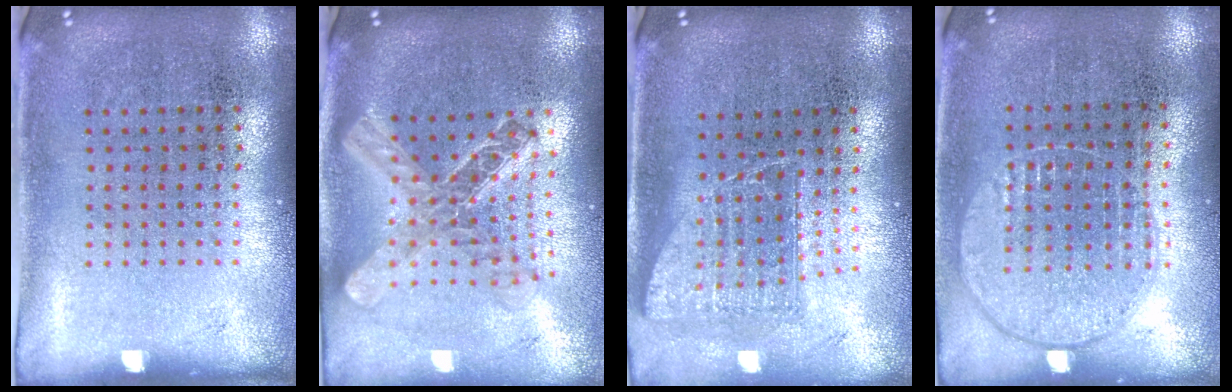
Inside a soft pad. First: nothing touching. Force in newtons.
{"total": 2.1, "press": 1.7, "slide": 1.3}
{"total": 1.4, "press": 1.1, "slide": 0.9}
{"total": 1.0, "press": 0.9, "slide": 0.3}